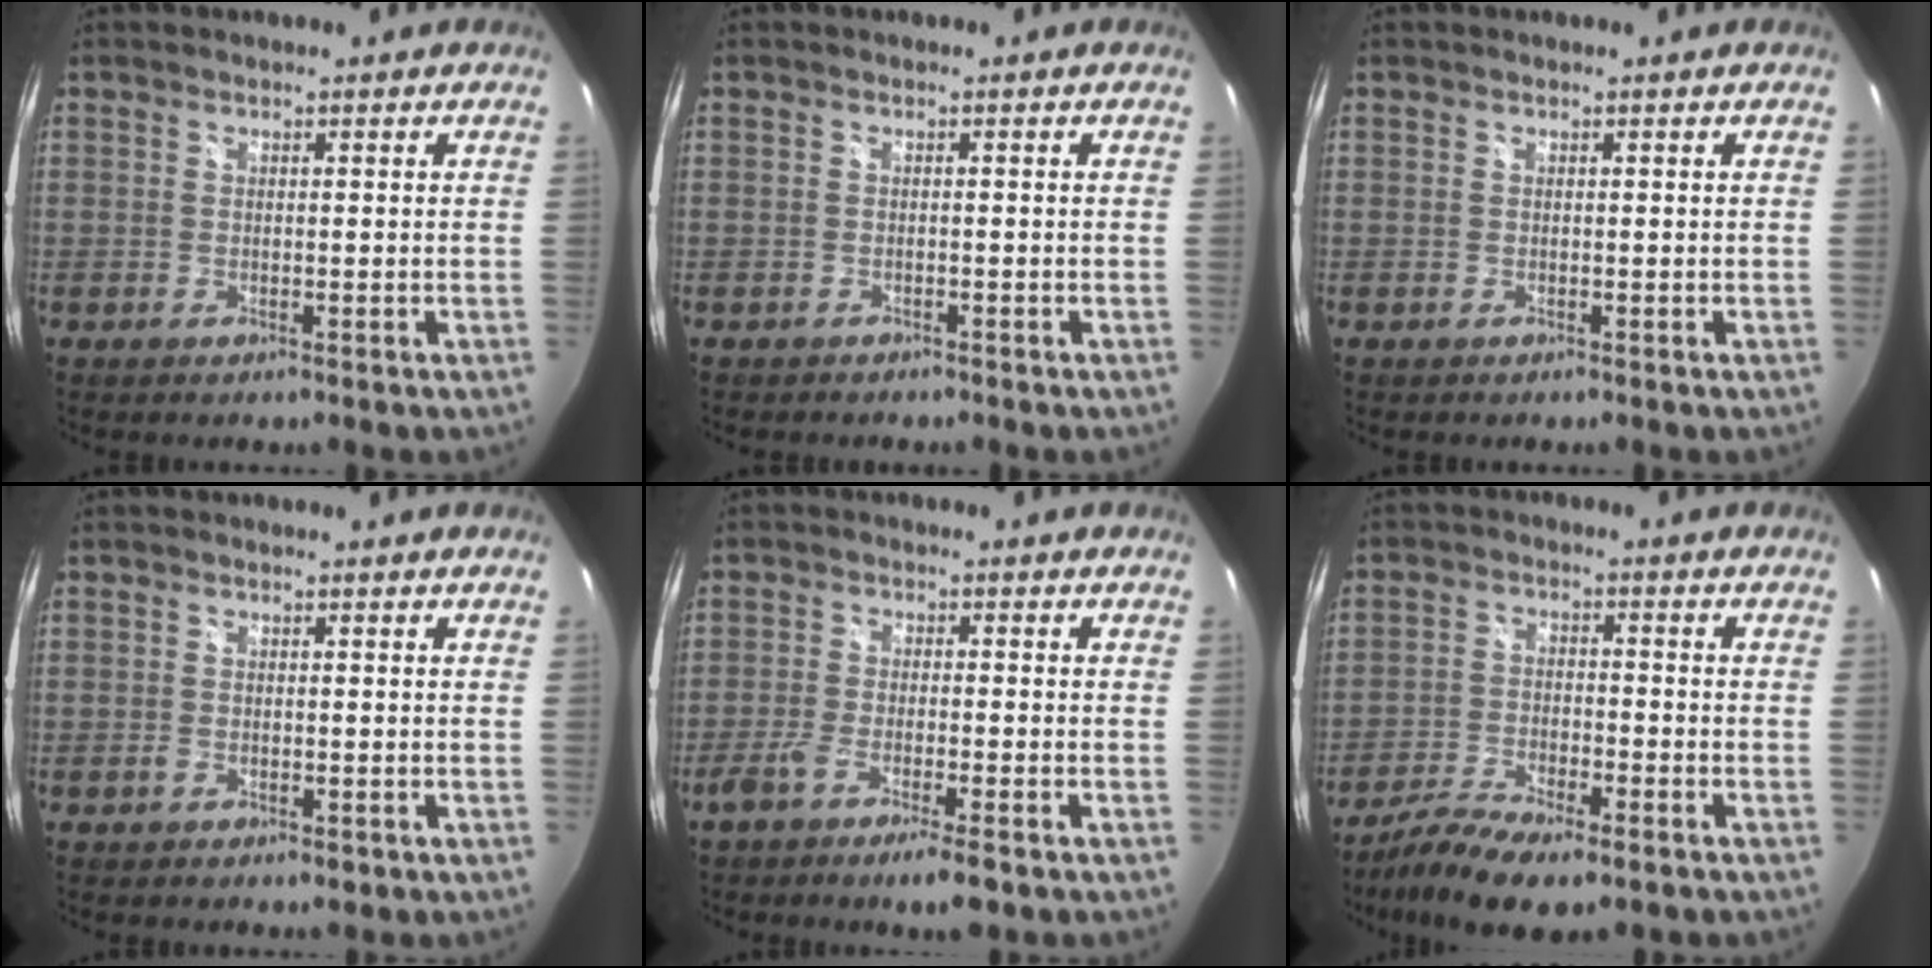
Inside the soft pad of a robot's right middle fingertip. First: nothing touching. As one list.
[{"total": 1.3, "force": [-1.1, 0.6, 0.0], "torque": [-0.007, -0.002, -0.018]}, {"total": 0.0}, {"total": 1.4, "force": [-0.9, 0.9, 0.4], "torque": [-0.008, -0.001, -0.014]}, {"total": 6.1, "force": [-4.4, 0.6, 4.2], "torque": [-0.096, -0.010, -0.082]}, {"total": 10.9, "force": [-7.8, 3.1, 6.8], "torque": [-0.155, -0.031, -0.147]}]